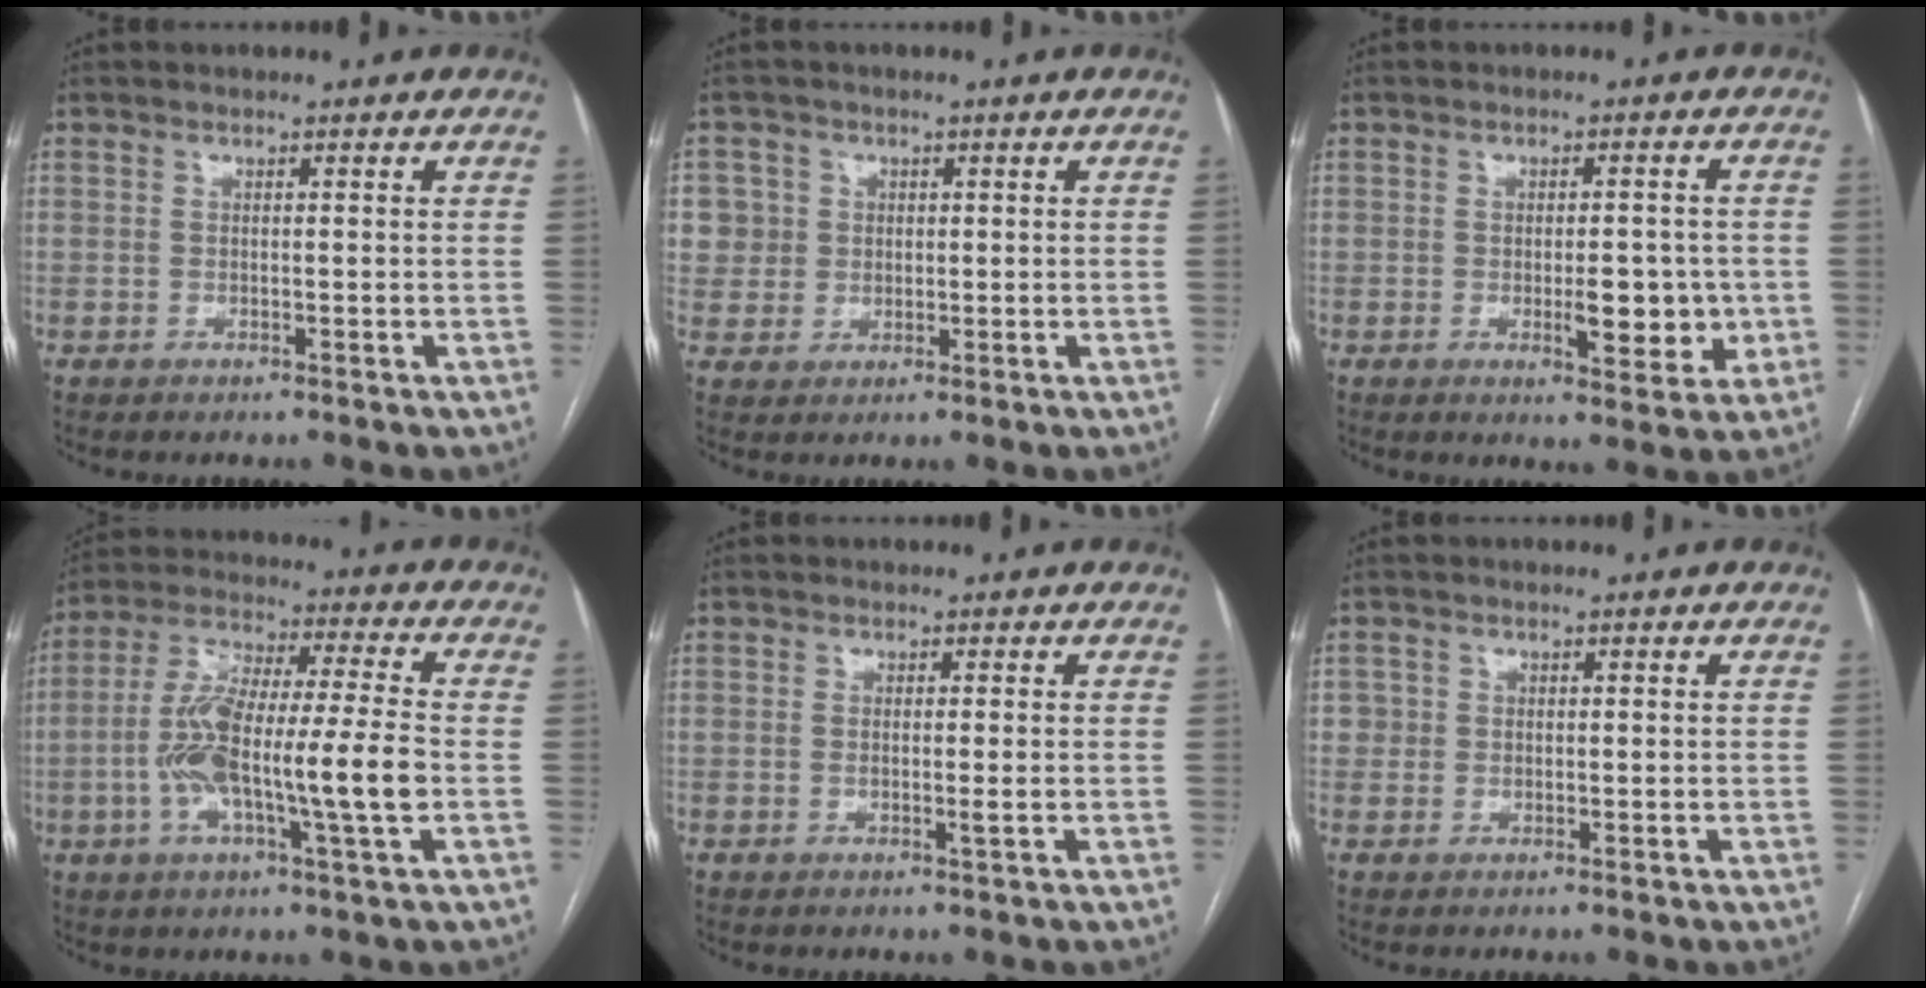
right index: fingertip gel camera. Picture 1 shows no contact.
{"total": 5.8, "force": [1.3, 5.7, 0.2], "torque": [0.004, 0.016, 0.029]}
{"total": 6.5, "force": [-1.2, 2.5, 5.8], "torque": [-0.075, -0.004, -0.010]}
{"total": 15.6, "force": [-3.0, 1.1, 15.2], "torque": [-0.294, 0.008, -0.057]}
{"total": 1.3, "force": [-0.2, -0.2, 1.3], "torque": [-0.025, -0.005, -0.004]}
{"total": 1.5, "force": [0.2, 1.5, 0.1], "torque": [0.010, 0.004, -0.001]}